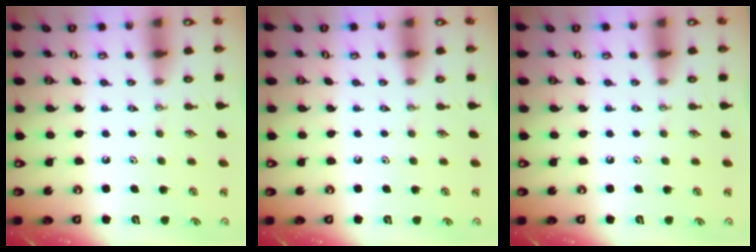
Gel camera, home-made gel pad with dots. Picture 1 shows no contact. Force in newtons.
{"total": 0.0}
{"total": 0.0}